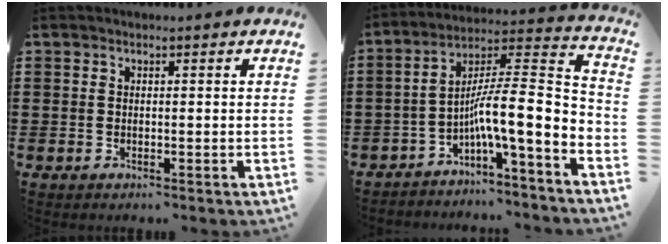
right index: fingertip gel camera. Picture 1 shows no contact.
{"total": 9.7, "force": [-3.4, 0.7, 9.1], "torque": [-0.154, -0.039, -0.077]}